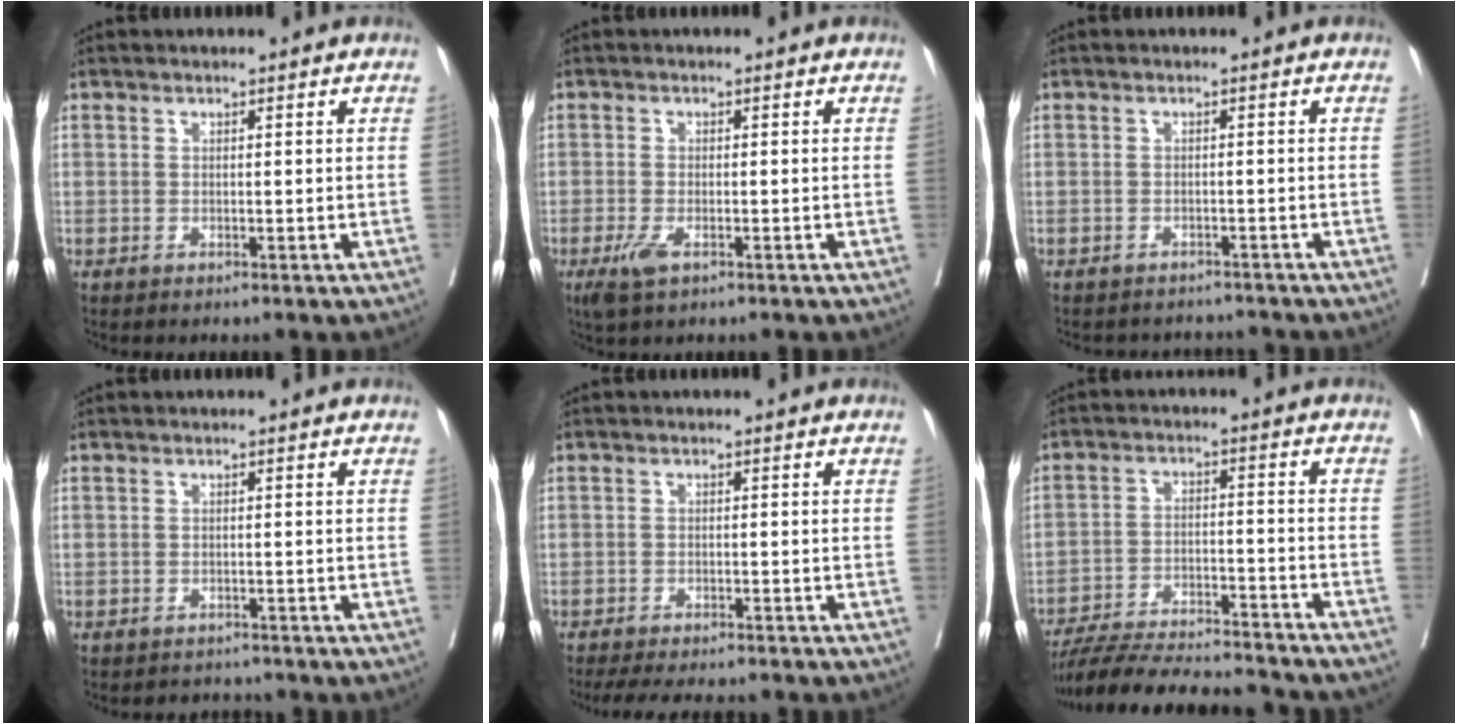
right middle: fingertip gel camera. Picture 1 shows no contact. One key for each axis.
{"total": 3.2, "fx": -1.7, "fy": 1.1, "fz": 2.5, "tx": -0.055, "ty": -0.004, "tz": -0.029}
{"total": 5.1, "fx": -5.0, "fy": 1.2, "fz": 0.1, "tx": 0.003, "ty": 0.005, "tz": -0.059}
{"total": 1.8, "fx": -1.6, "fy": 0.5, "fz": -0.4, "tx": 0.007, "ty": -0.003, "tz": -0.025}
{"total": 9.3, "fx": -8.2, "fy": 2.0, "fz": 3.9, "tx": -0.051, "ty": -0.009, "tz": -0.112}
{"total": 20.3, "fx": -18.6, "fy": 2.3, "fz": 8.0, "tx": -0.129, "ty": -0.023, "tz": -0.272}